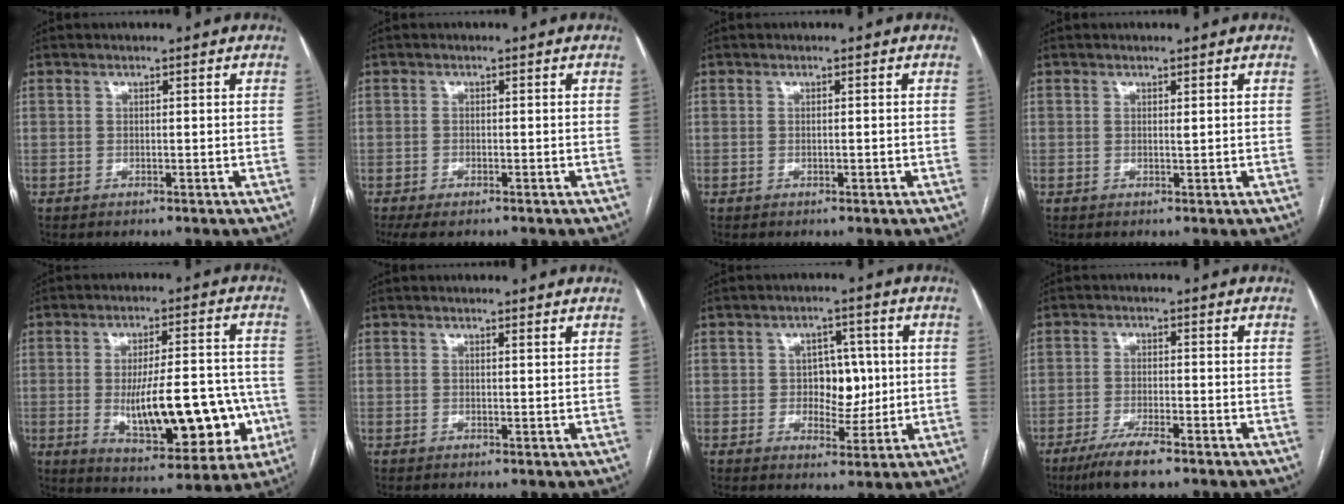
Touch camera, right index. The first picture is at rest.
{"total": 3.5, "force": [-2.4, 1.4, 2.1], "torque": [-0.042, -0.008, -0.033]}
{"total": 0.5, "force": [-0.1, 0.1, 0.5], "torque": [-0.012, -0.001, 0.001]}
{"total": 0.0}
{"total": 17.8, "force": [-3.5, 6.0, 16.4], "torque": [-0.225, 0.014, -0.034]}
{"total": 0.9, "force": [0.9, 0.0, 0.3], "torque": [-0.013, -0.002, 0.009]}
{"total": 6.1, "force": [0.3, 4.2, 4.5], "torque": [-0.058, 0.014, 0.011]}
{"total": 6.3, "force": [-4.4, 0.7, 4.5], "torque": [-0.089, -0.014, -0.079]}